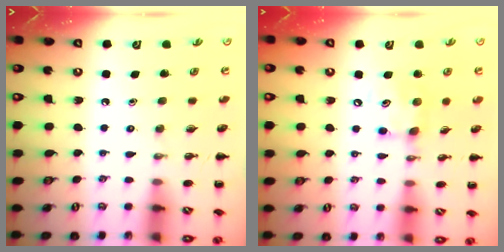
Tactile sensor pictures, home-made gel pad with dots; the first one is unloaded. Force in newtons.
{"total": 8.1, "press": 8.0, "slide": 1.2}